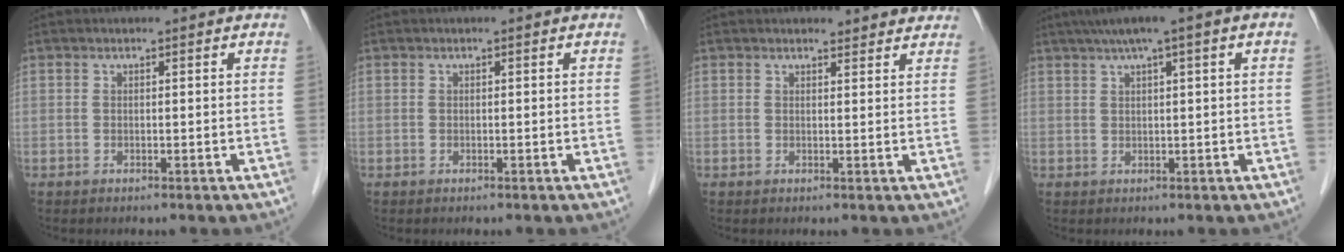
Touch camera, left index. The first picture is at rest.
{"total": 0.0}
{"total": 3.7, "force": [3.6, 1.0, 0.3], "torque": [-0.004, 0.002, 0.031]}
{"total": 7.1, "force": [3.8, 0.2, 6.1], "torque": [-0.097, 0.036, 0.057]}